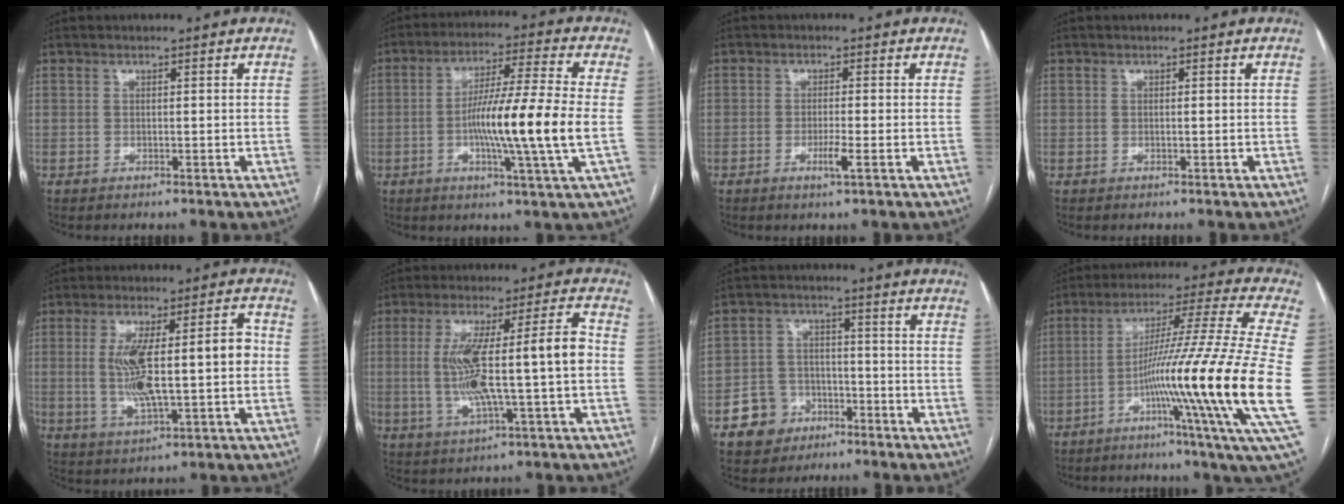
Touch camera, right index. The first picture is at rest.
{"total": 14.1, "force": [-2.0, -1.2, 13.9], "torque": [-0.244, -0.009, -0.046]}
{"total": 2.7, "force": [-1.1, -0.1, 2.4], "torque": [-0.043, -0.004, -0.020]}
{"total": 0.0}
{"total": 13.1, "force": [0.2, 3.0, 12.8], "torque": [-0.225, 0.024, 0.011]}
{"total": 13.9, "force": [-0.6, 0.9, 13.9], "torque": [-0.253, 0.020, -0.008]}
{"total": 7.5, "force": [-3.9, 6.2, 1.8], "torque": [-0.037, 0.020, -0.058]}
{"total": 23.1, "force": [-4.3, -2.0, 22.6], "torque": [-0.340, -0.012, -0.089]}